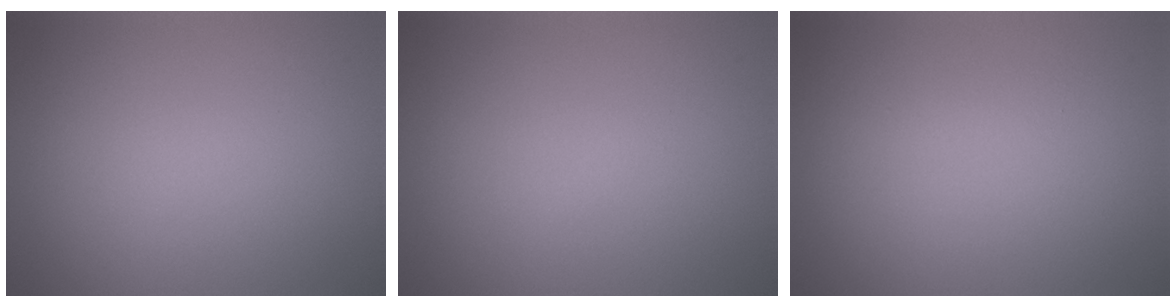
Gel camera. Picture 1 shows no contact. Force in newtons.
{"total": 0.0}
{"total": 0.6, "press": 0.6, "slide": 0.0}